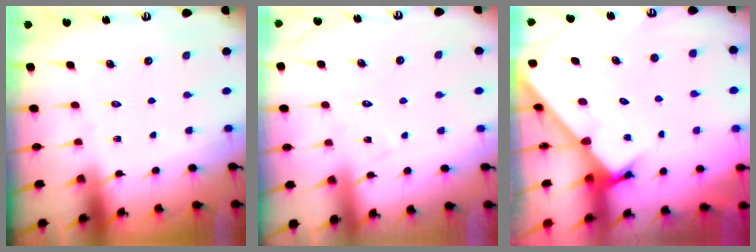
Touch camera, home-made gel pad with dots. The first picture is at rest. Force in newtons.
{"total": 6.2, "press": 6.2, "slide": 0.6}
{"total": 2.4, "press": 2.4, "slide": 0.2}